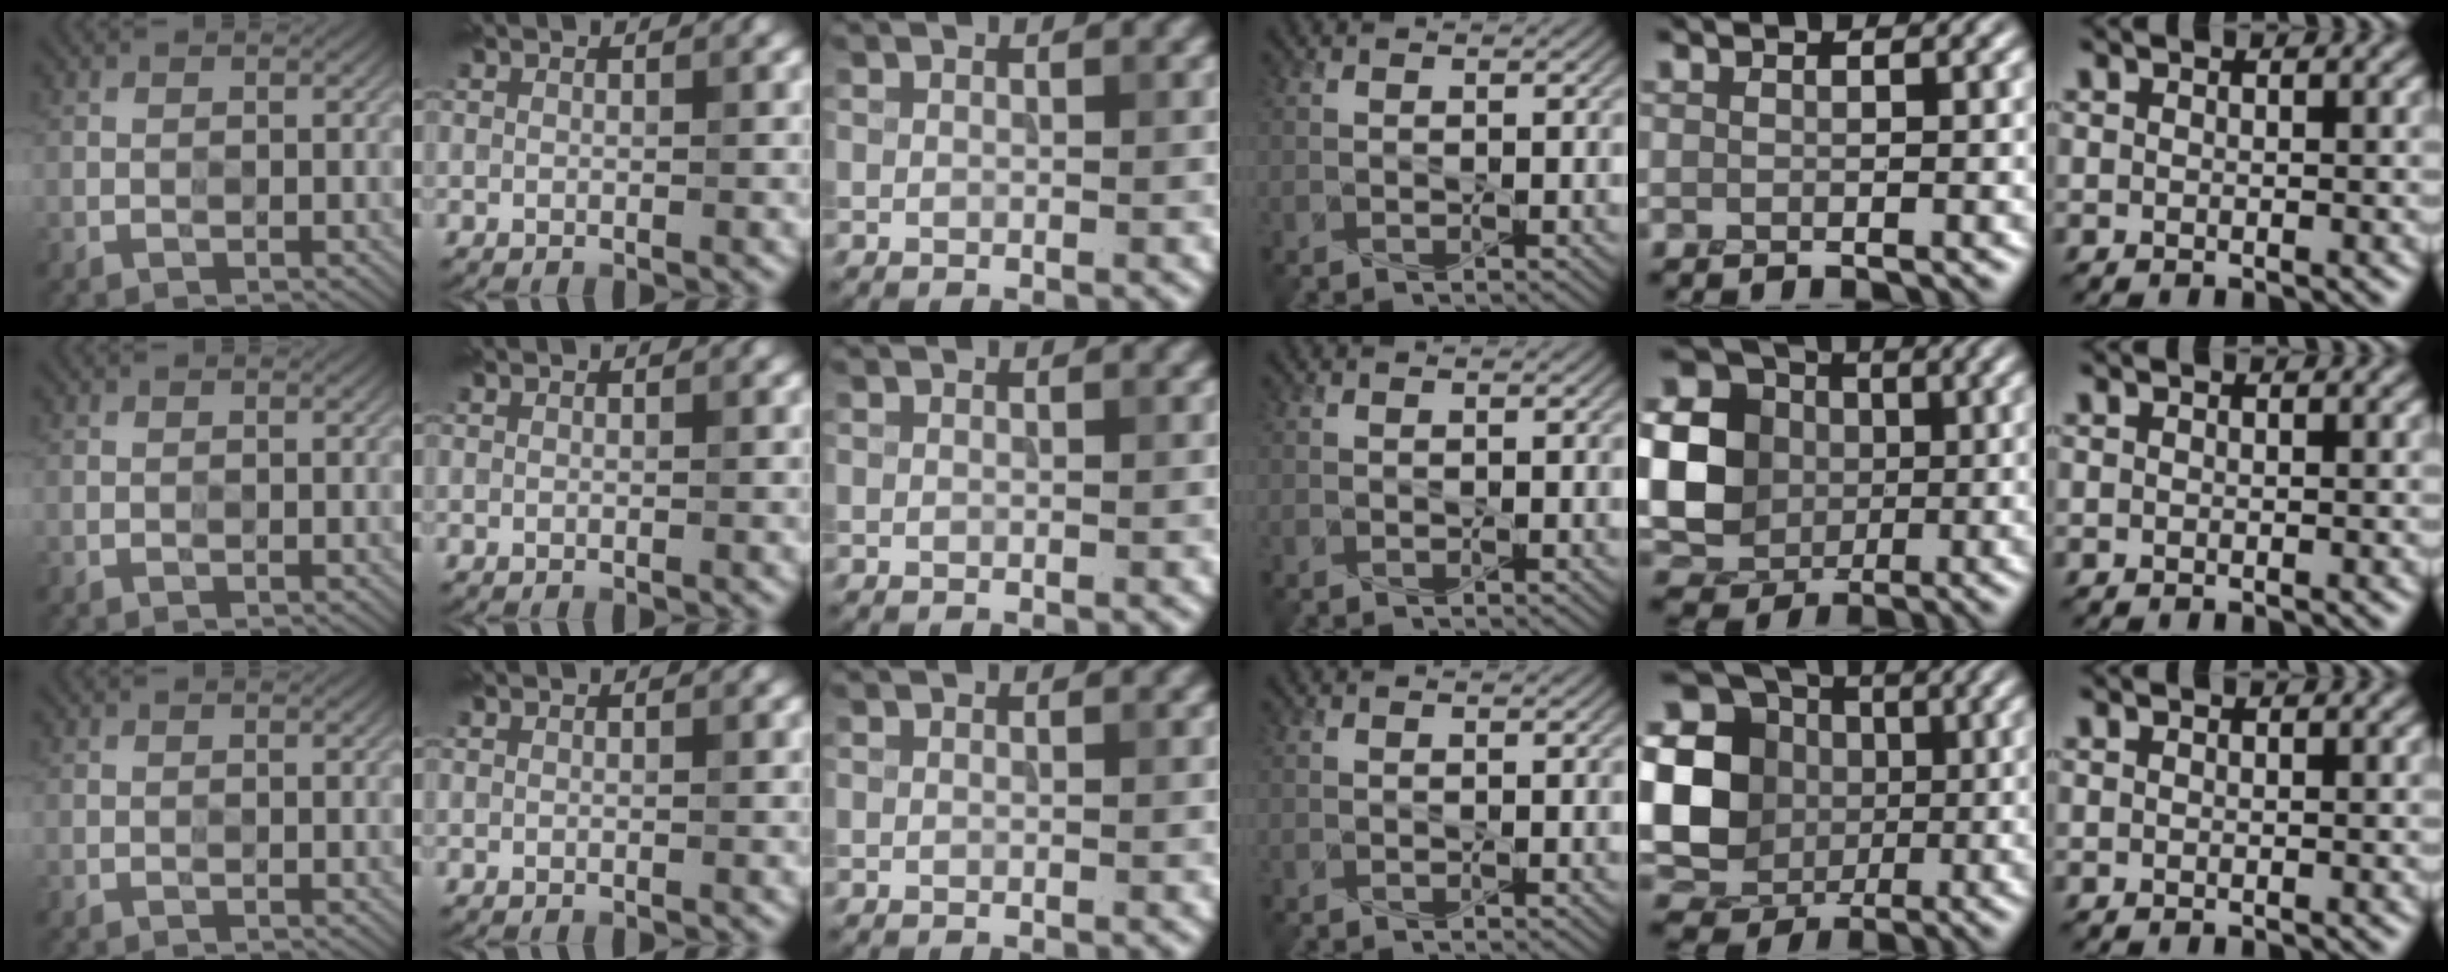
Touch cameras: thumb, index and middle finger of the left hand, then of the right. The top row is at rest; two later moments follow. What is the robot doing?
{"motion": "press", "object": "toy piano key"}